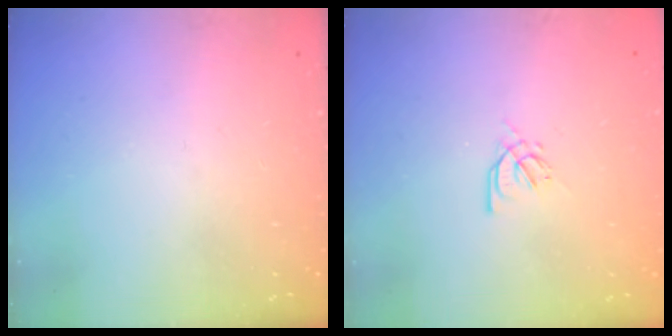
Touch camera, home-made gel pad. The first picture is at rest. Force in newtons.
{"total": 2.4, "press": 2.4, "slide": 0.5}